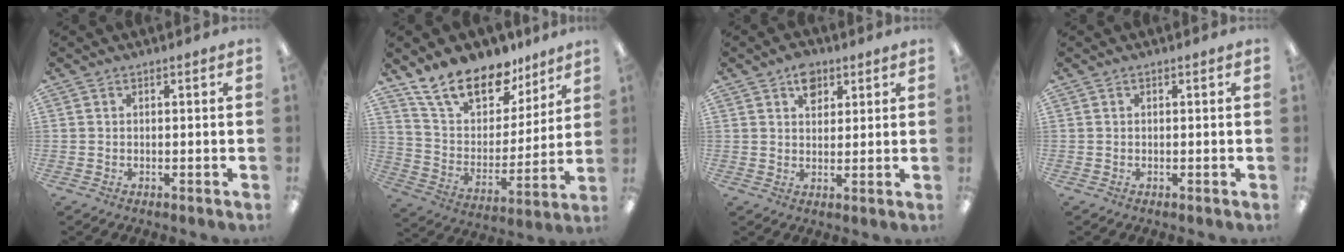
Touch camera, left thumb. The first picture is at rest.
{"total": 17.4, "force": [13.2, 8.6, 7.3], "torque": [-0.137, -0.083, 0.242]}
{"total": 5.6, "force": [3.4, 3.7, 2.5], "torque": [-0.019, -0.009, 0.055]}
{"total": 0.0}